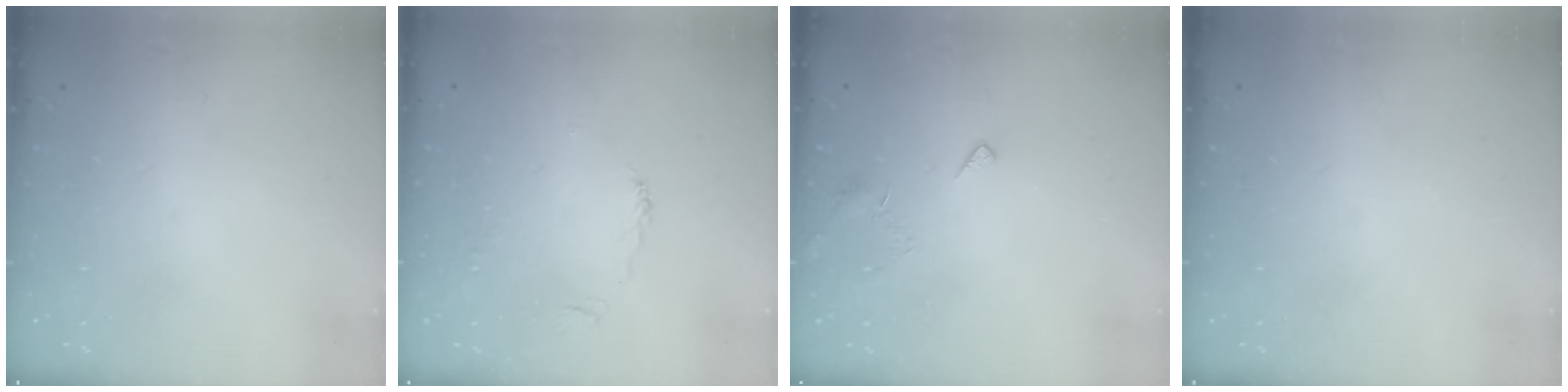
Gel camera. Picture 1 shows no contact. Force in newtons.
{"total": 1.8, "press": 1.8, "slide": 0.4}
{"total": 5.6, "press": 5.6, "slide": 0.3}
{"total": 0.0}